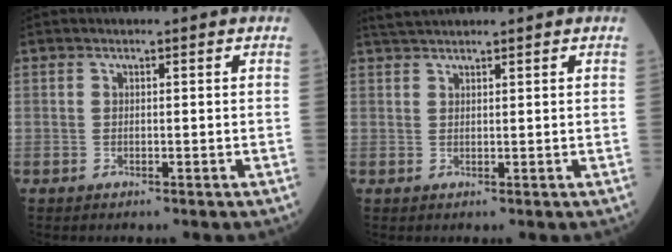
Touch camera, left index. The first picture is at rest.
{"total": 2.7, "force": [2.6, -0.2, 0.8], "torque": [-0.014, 0.027, 0.052]}